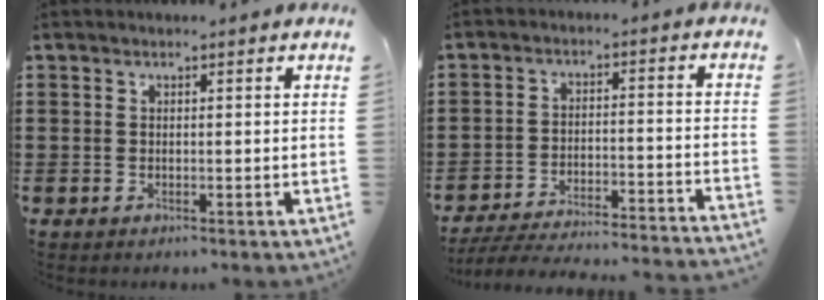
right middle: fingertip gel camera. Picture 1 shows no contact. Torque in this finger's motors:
{"motor_torque": [1.09, -1.05, 0.25, 0.07]}